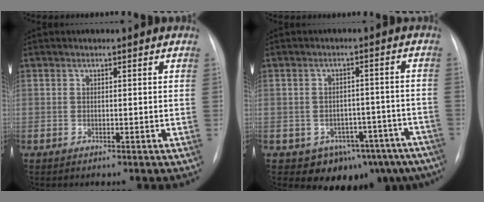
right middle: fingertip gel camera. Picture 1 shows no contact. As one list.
[{"total": 12.6, "force": [-8.8, 8.0, 4.3], "torque": [-0.030, 0.033, -0.105]}]